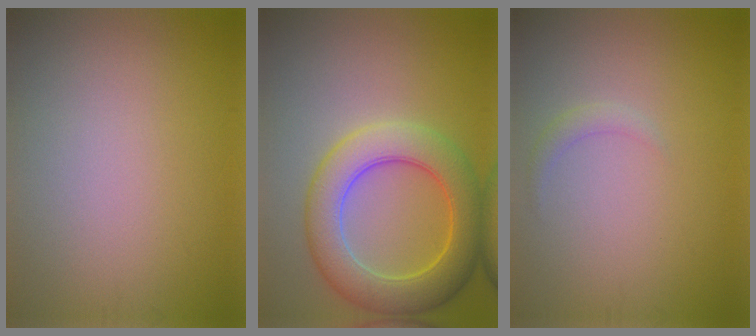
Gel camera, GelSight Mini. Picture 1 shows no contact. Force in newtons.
{"total": 7.2, "press": 7.2, "slide": 0.2}
{"total": 1.0, "press": 1.0, "slide": 0.0}